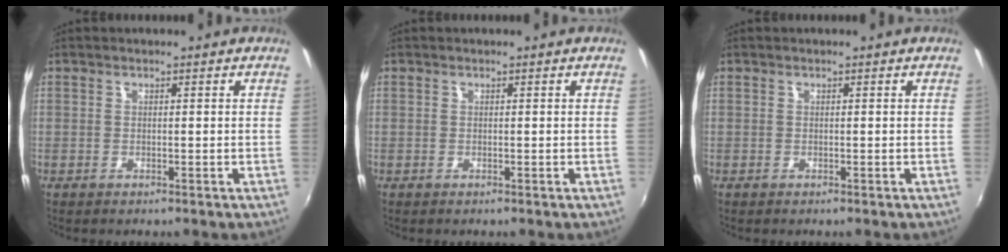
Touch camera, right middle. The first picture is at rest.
{"total": 0.0}
{"total": 0.0}